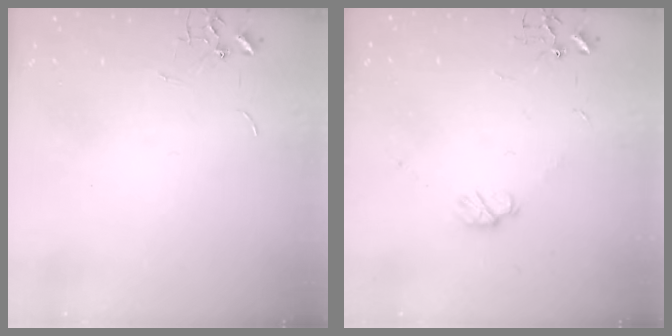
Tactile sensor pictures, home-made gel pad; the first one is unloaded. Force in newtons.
{"total": 3.7, "press": 3.6, "slide": 0.7}